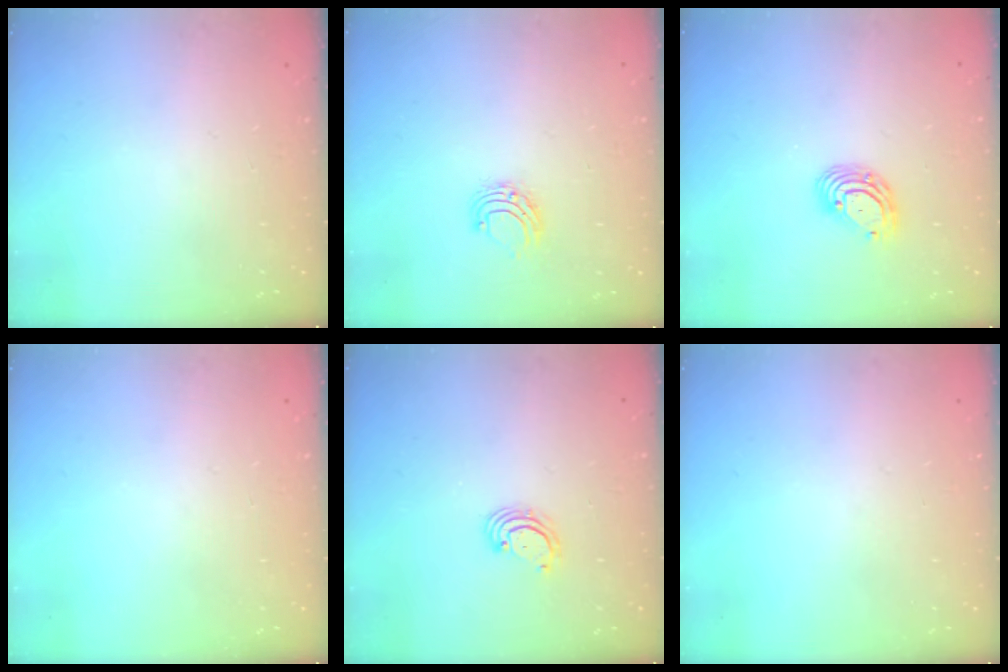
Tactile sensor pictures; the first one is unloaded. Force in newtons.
{"total": 5.5, "press": 5.4, "slide": 0.6}
{"total": 6.5, "press": 6.5, "slide": 1.1}
{"total": 0.0}
{"total": 2.5, "press": 2.5, "slide": 0.3}
{"total": 0.0}